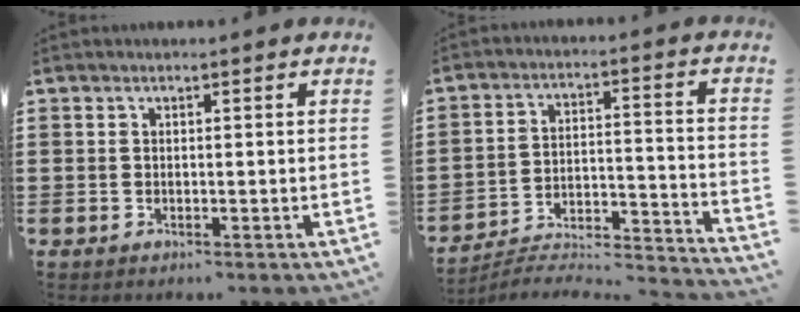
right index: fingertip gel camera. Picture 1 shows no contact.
{"total": 3.9, "force": [-3.6, 0.6, 1.3], "torque": [-0.028, -0.012, -0.079]}